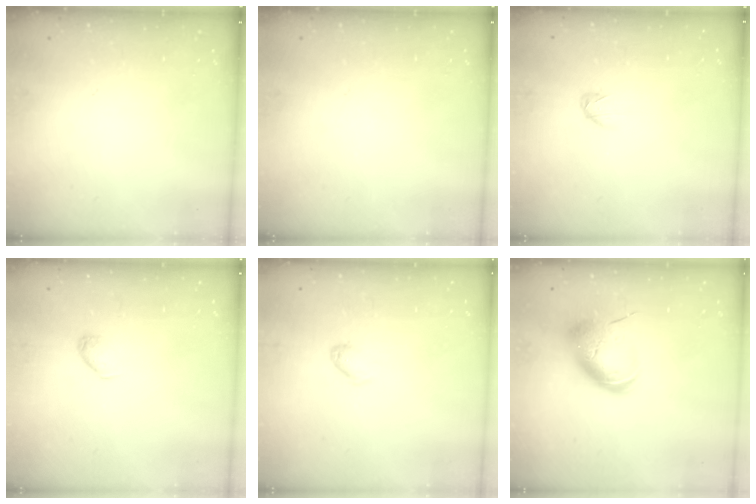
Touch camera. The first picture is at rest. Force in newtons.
{"total": 0.0}
{"total": 2.8, "press": 2.7, "slide": 0.5}
{"total": 5.0, "press": 4.9, "slide": 0.9}
{"total": 3.6, "press": 3.5, "slide": 0.6}
{"total": 11.8, "press": 11.6, "slide": 2.0}